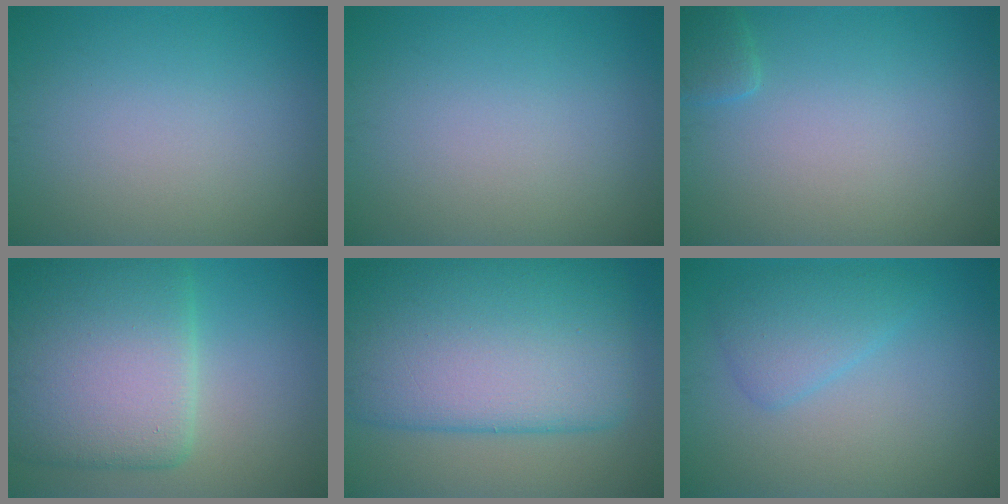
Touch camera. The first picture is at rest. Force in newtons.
{"total": 0.0}
{"total": 1.3, "press": 1.3, "slide": 0.1}
{"total": 10.9, "press": 10.9, "slide": 0.3}
{"total": 13.4, "press": 13.4, "slide": 0.4}
{"total": 2.8, "press": 2.8, "slide": 0.2}